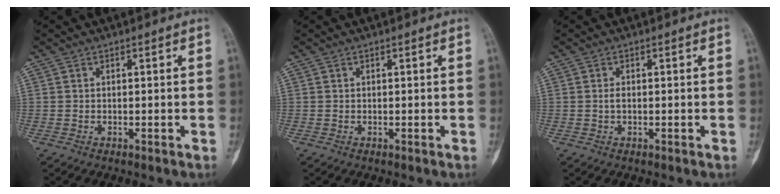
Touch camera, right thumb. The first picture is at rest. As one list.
[{"total": 0.0}, {"total": 0.9, "force": [0.0, 0.4, 0.7], "torque": [-0.016, 0.000, -0.002]}]